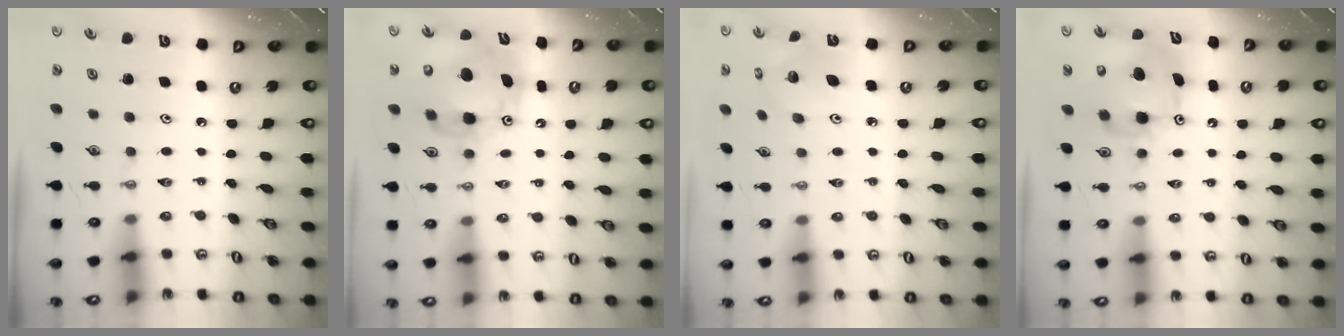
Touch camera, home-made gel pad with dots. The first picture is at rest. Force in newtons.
{"total": 14.7, "press": 14.5, "slide": 2.4}
{"total": 5.7, "press": 5.7, "slide": 0.2}
{"total": 9.1, "press": 9.1, "slide": 0.5}